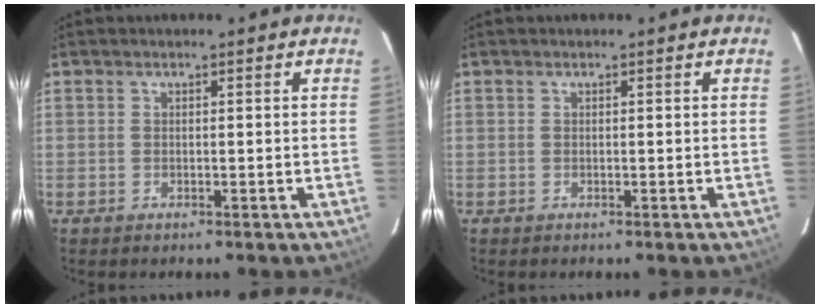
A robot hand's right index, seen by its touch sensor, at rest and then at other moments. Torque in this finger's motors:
{"motor_torque": [0.00, 0.00, 0.01, 0.00]}